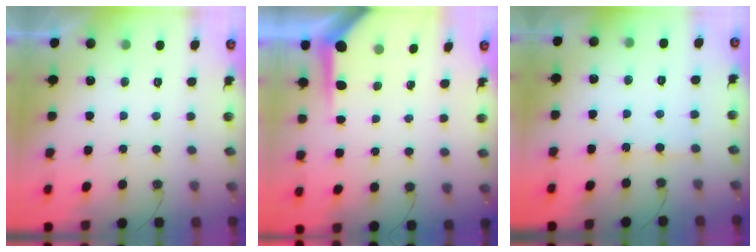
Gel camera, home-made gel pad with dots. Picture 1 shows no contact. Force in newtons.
{"total": 4.9, "press": 4.9, "slide": 0.5}
{"total": 3.3, "press": 3.3, "slide": 0.4}